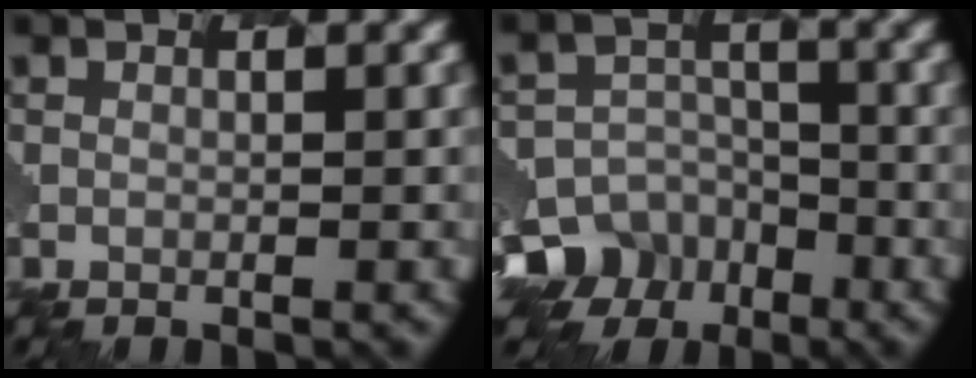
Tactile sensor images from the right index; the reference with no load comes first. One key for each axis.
{"total": 10.1, "fx": -7.0, "fy": 7.2, "fz": 0.8, "tx": -0.026, "ty": -0.023, "tz": -0.117}